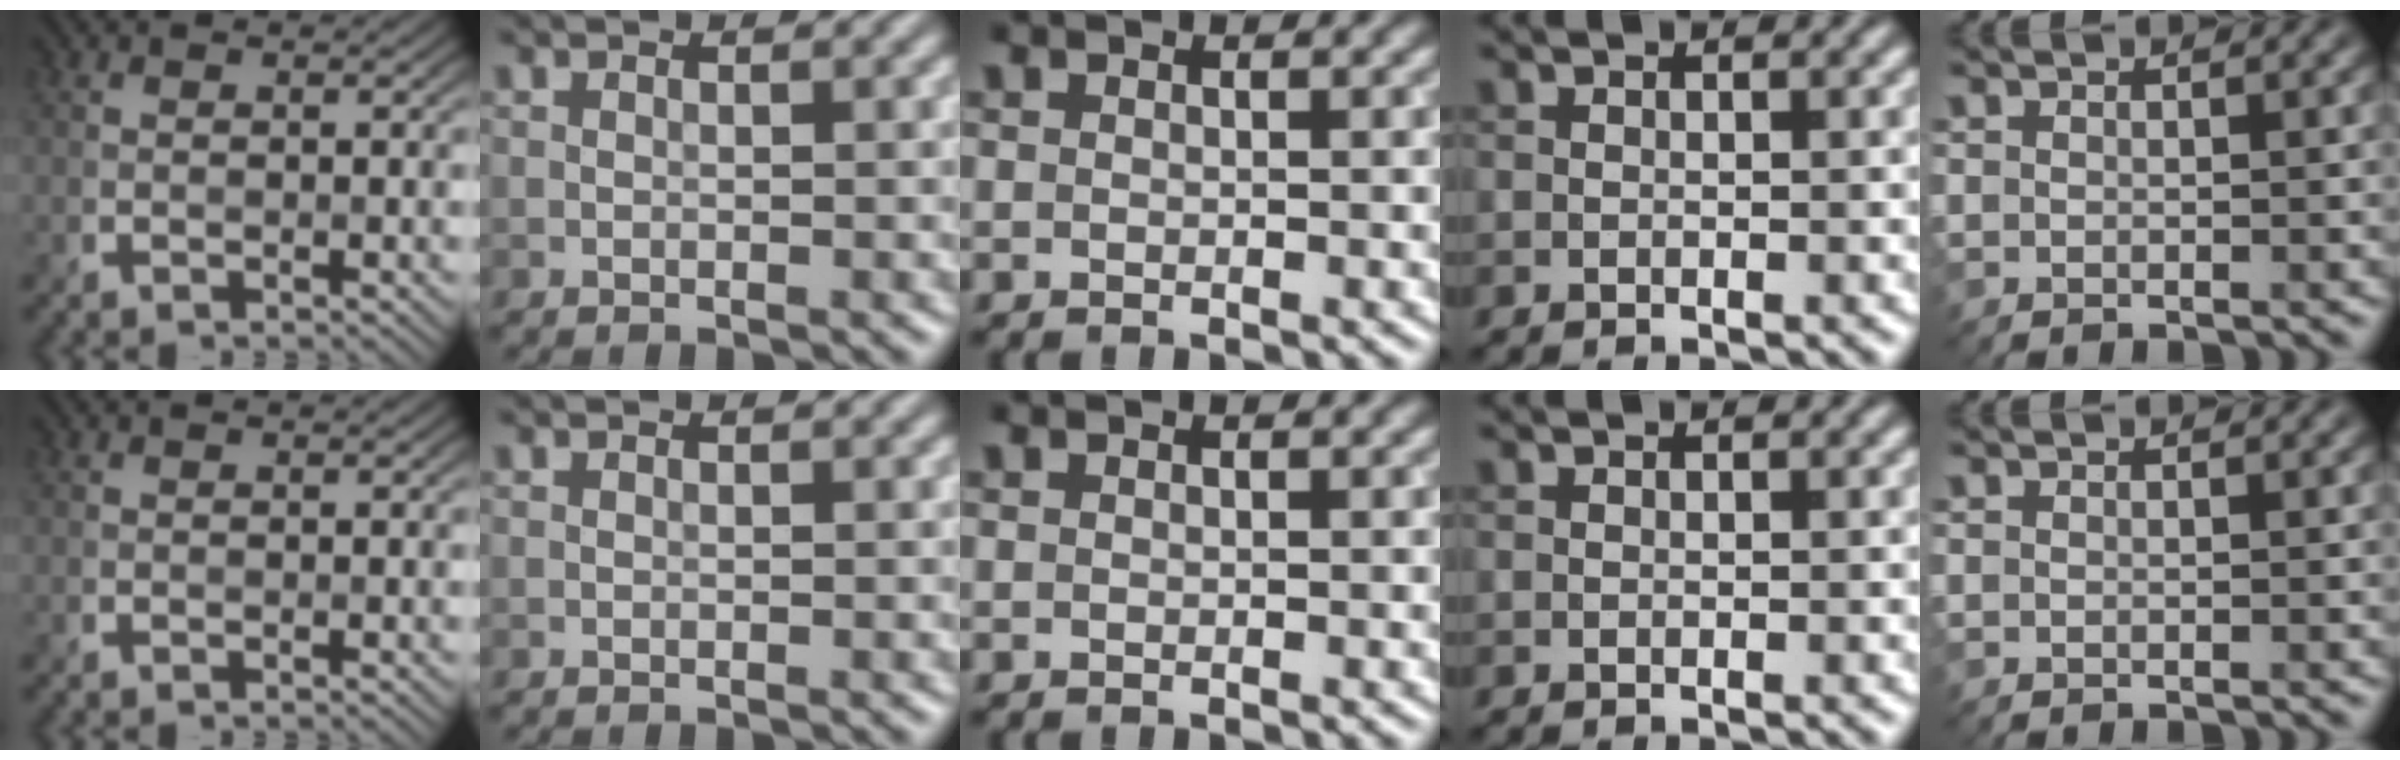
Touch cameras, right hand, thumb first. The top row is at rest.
{}